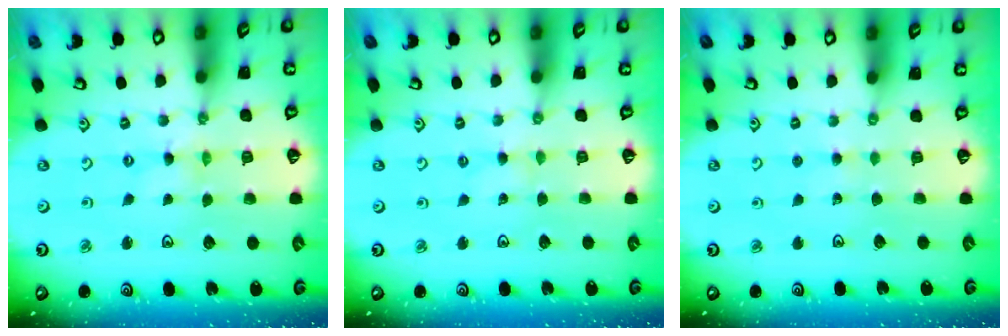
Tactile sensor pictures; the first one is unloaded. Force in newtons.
{"total": 1.2, "press": 1.2, "slide": 0.2}
{"total": 2.5, "press": 2.5, "slide": 0.3}